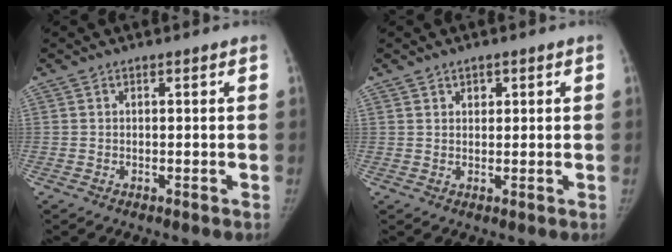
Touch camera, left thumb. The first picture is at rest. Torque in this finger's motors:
{"motor_torque": [-0.32, 0.07, -0.18, 0.11, -0.06]}